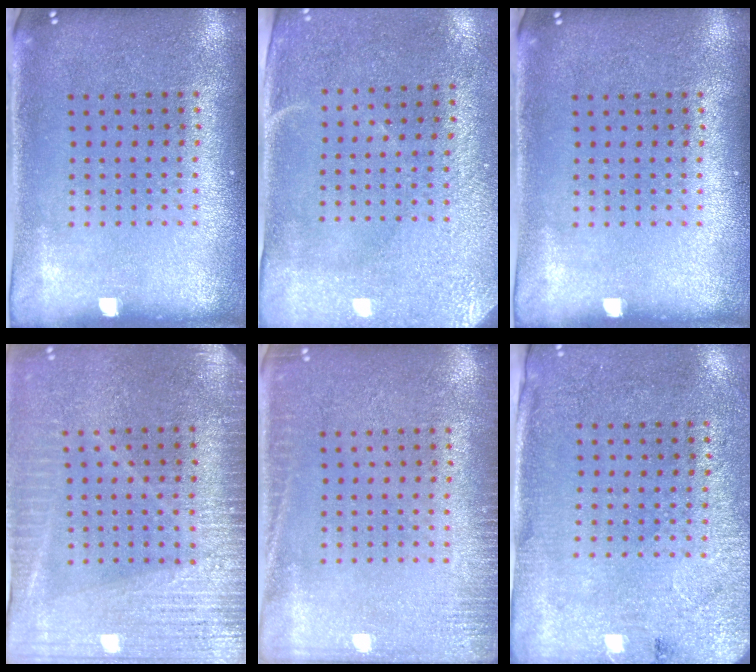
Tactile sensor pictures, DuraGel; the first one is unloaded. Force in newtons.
{"total": 2.9, "press": 2.5, "slide": 1.6}
{"total": 0.0}
{"total": 3.6, "press": 3.2, "slide": 1.6}
{"total": 2.0, "press": 2.0, "slide": 0.3}
{"total": 2.6, "press": 2.2, "slide": 1.4}